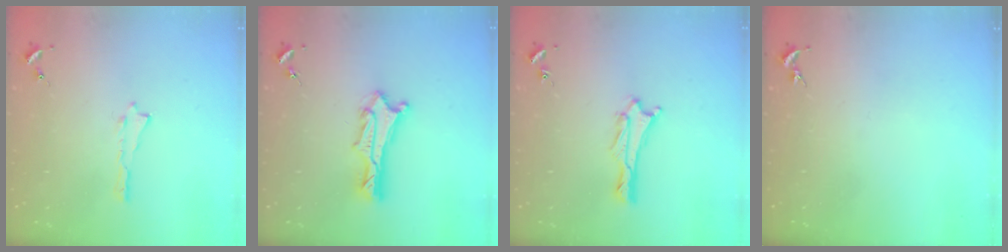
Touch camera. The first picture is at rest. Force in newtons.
{"total": 3.0, "press": 3.0, "slide": 0.2}
{"total": 1.9, "press": 1.9, "slide": 0.1}
{"total": 0.0}